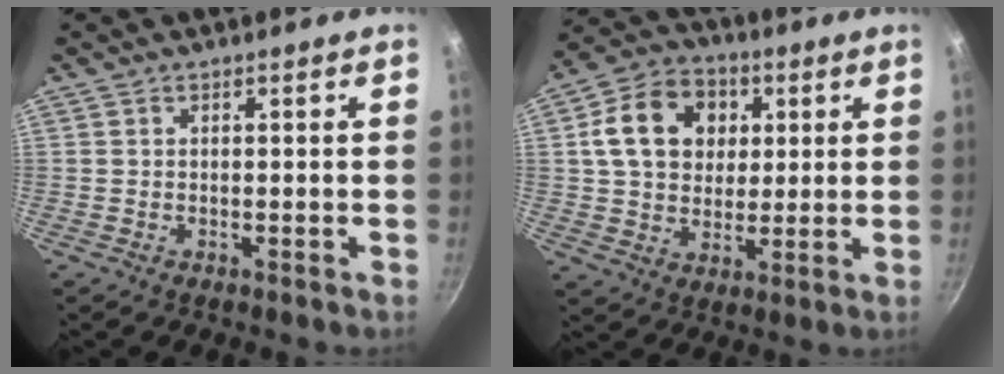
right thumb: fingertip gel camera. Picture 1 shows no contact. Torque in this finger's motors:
{"motor_torque": [0.08, 2.93, 1.31, -0.14, 0.11]}